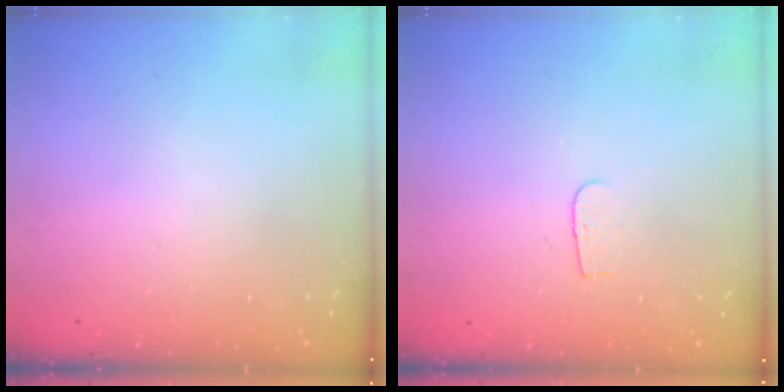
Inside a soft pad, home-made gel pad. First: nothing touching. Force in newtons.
{"total": 3.7, "press": 3.7, "slide": 0.4}